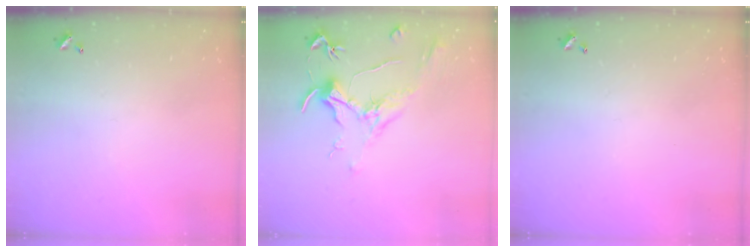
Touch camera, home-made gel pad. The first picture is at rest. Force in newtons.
{"total": 1.9, "press": 1.7, "slide": 0.9}
{"total": 0.0}